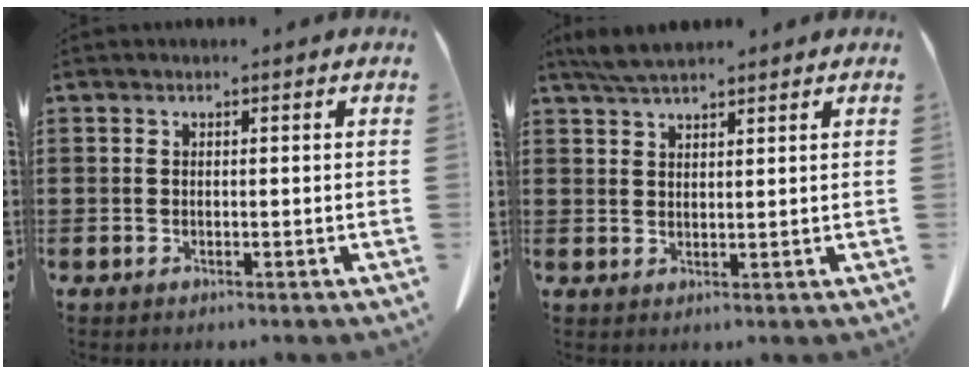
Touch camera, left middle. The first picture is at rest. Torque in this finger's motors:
{"motor_torque": [0.15, 0.10, 0.06, 0.05]}